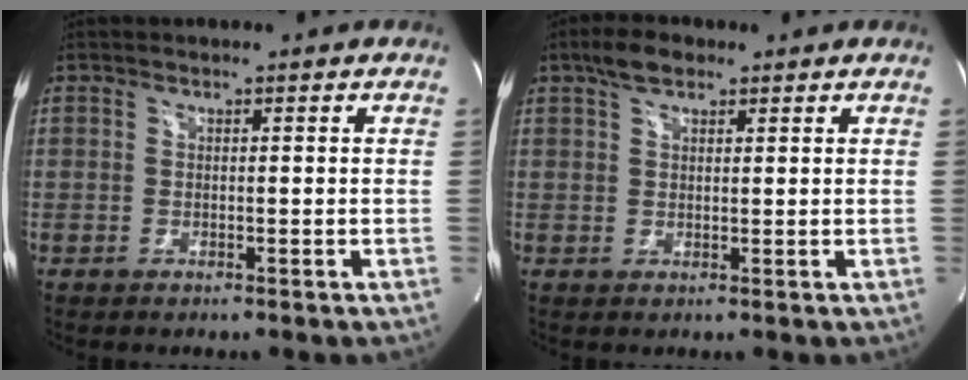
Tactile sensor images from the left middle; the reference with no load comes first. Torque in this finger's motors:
{"motor_torque": [0.16, -0.10, -0.11, -0.02]}